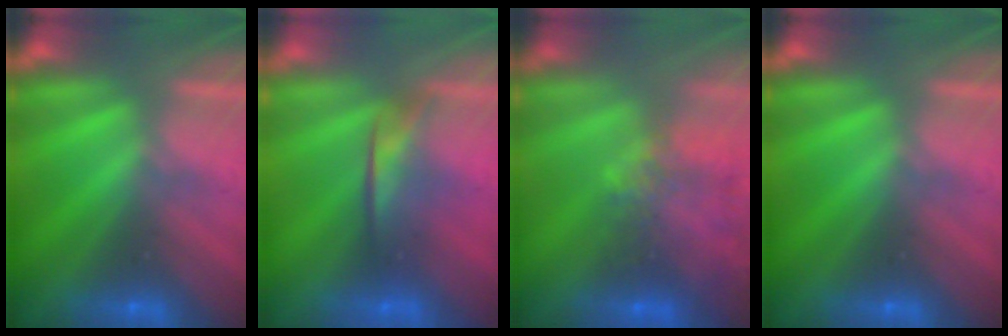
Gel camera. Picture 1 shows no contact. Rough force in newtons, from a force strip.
{"total": 1.9}
{"total": 7.8}
{"total": 0.0}